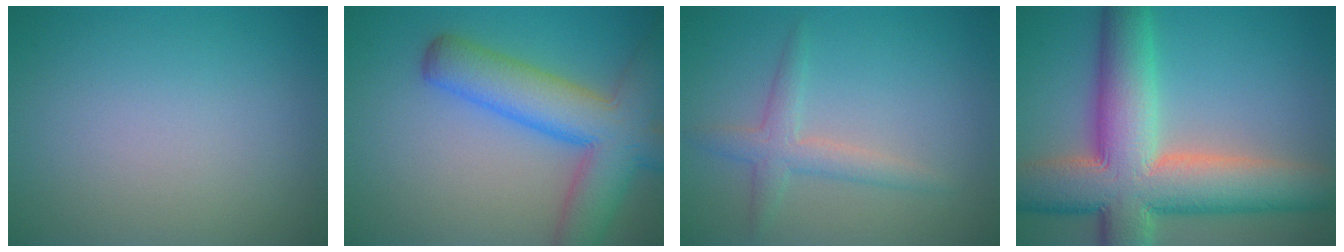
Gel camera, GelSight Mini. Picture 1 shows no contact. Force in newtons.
{"total": 7.7, "press": 7.7, "slide": 0.7}
{"total": 2.5, "press": 2.5, "slide": 0.1}
{"total": 13.0, "press": 12.9, "slide": 0.8}